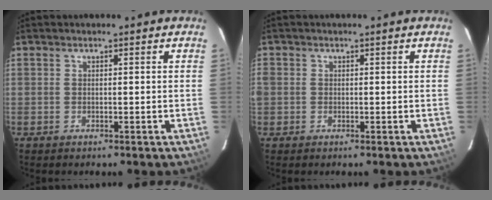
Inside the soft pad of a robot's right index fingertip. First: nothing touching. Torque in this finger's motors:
{"motor_torque": [2.14, 0.00, 0.63, 0.20]}